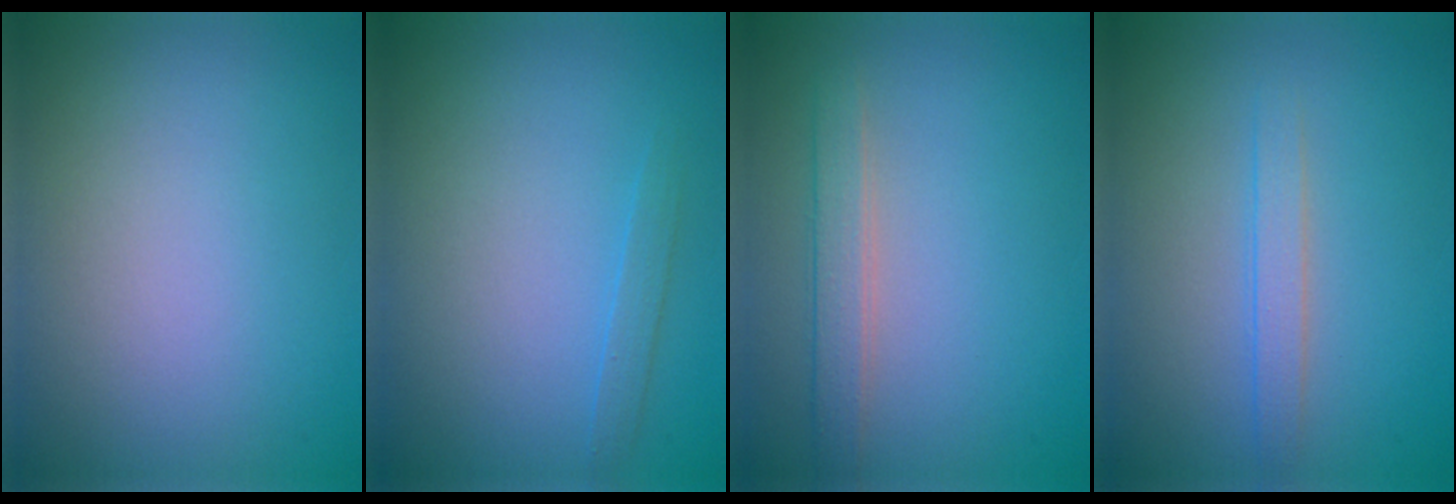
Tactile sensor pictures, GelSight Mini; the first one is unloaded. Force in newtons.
{"total": 1.0, "press": 1.0, "slide": 0.1}
{"total": 2.3, "press": 2.3, "slide": 0.3}
{"total": 1.7, "press": 1.7, "slide": 0.1}